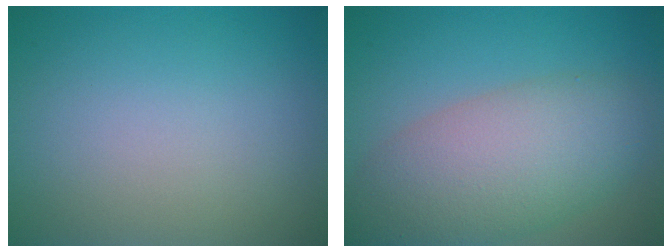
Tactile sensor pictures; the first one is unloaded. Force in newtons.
{"total": 8.1, "press": 8.1, "slide": 0.4}